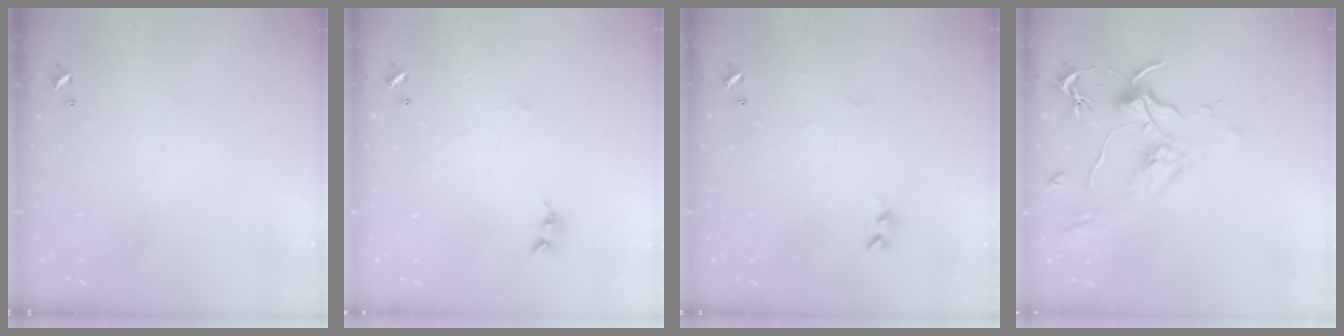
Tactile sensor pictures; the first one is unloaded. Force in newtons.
{"total": 0.6, "press": 0.3, "slide": 0.5}
{"total": 1.9, "press": 1.8, "slide": 0.5}
{"total": 2.1, "press": 2.0, "slide": 0.8}